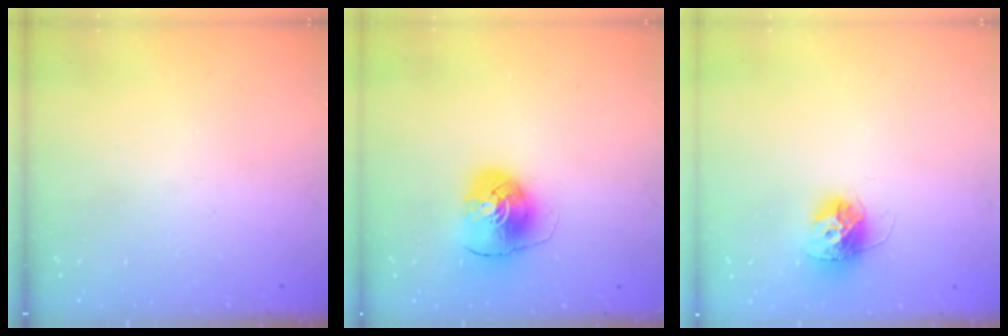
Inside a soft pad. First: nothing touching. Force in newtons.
{"total": 9.3, "press": 9.2, "slide": 1.1}
{"total": 11.8, "press": 11.8, "slide": 0.9}